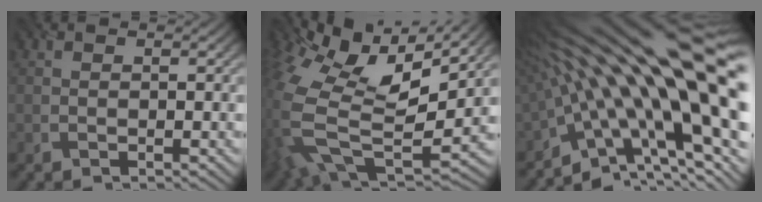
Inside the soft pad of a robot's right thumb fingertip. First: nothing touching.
{"total": 14.5, "force": [4.0, 8.6, 11.0], "torque": [-0.267, -0.020, 0.092]}
{"total": 20.9, "force": [0.0, 8.3, 19.2], "torque": [-0.316, 0.010, -0.011]}